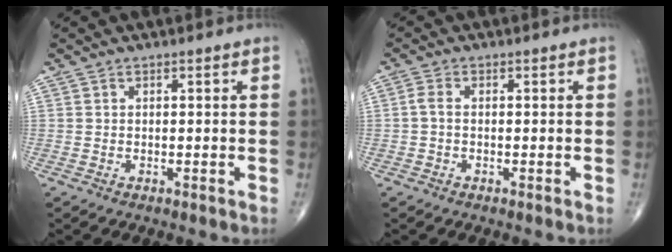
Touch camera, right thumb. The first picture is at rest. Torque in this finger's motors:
{"motor_torque": [-0.15, 0.04, 0.01, -0.02, 0.01]}